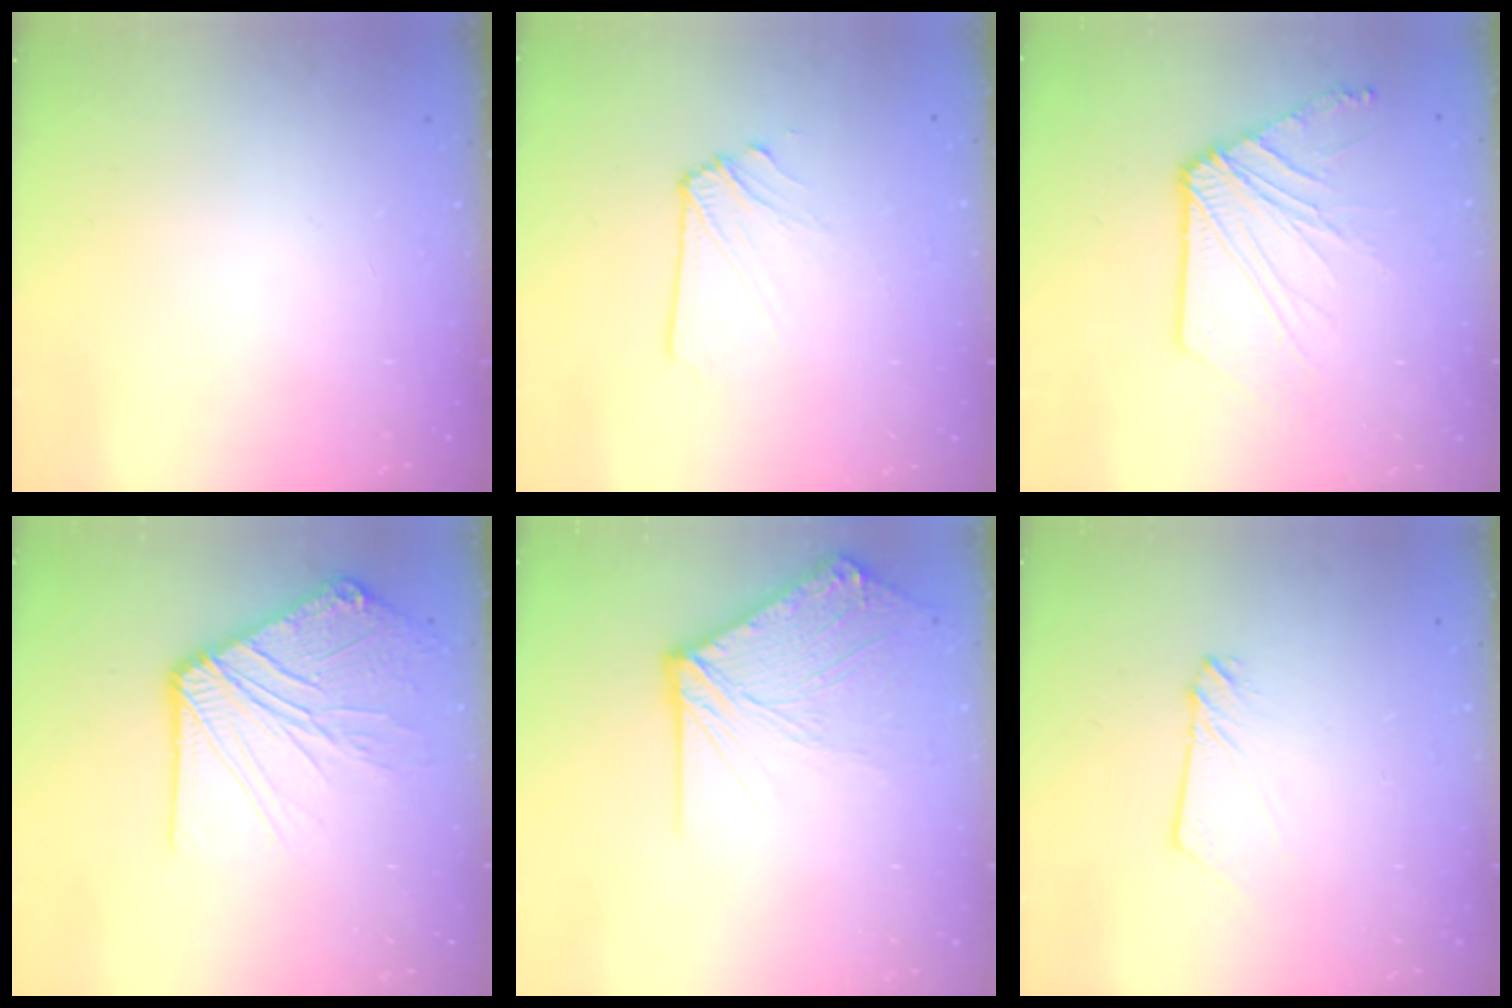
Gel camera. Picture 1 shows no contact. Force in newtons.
{"total": 2.9, "press": 2.8, "slide": 0.5}
{"total": 11.5, "press": 11.5, "slide": 0.8}
{"total": 13.7, "press": 13.6, "slide": 2.1}
{"total": 12.5, "press": 12.4, "slide": 1.9}
{"total": 2.9, "press": 2.9, "slide": 0.4}